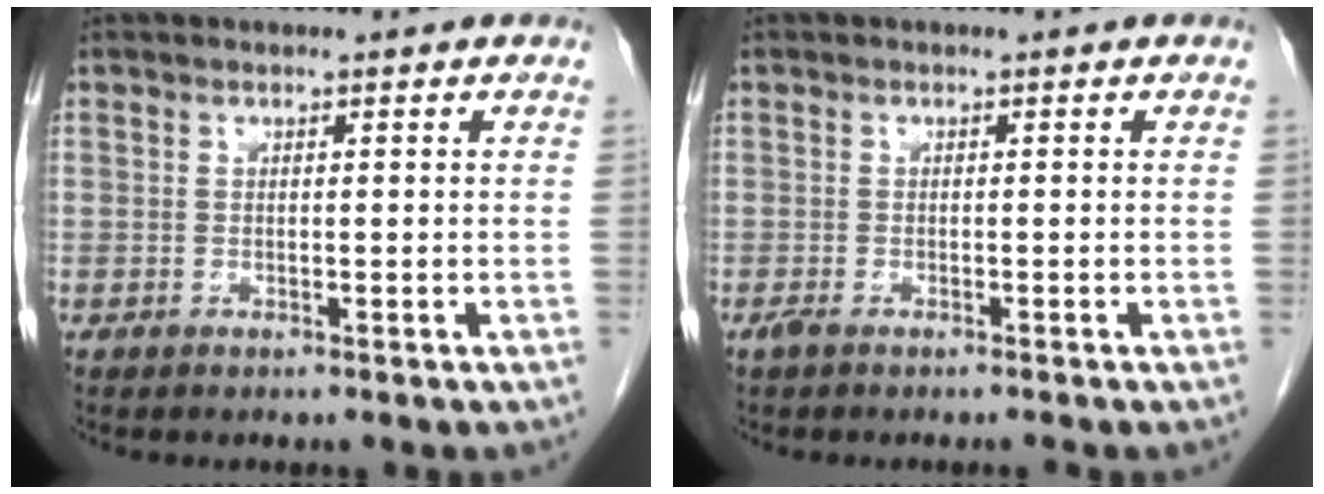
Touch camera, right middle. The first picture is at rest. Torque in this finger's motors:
{"motor_torque": [-0.25, -0.03, 0.09, 0.00]}